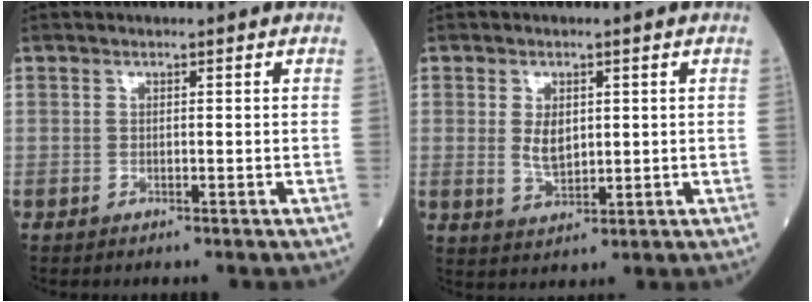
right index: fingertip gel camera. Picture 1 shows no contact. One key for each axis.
{"total": 4.0, "fx": 0.7, "fy": 2.2, "fz": 3.3, "tx": -0.063, "ty": -0.003, "tz": 0.019}